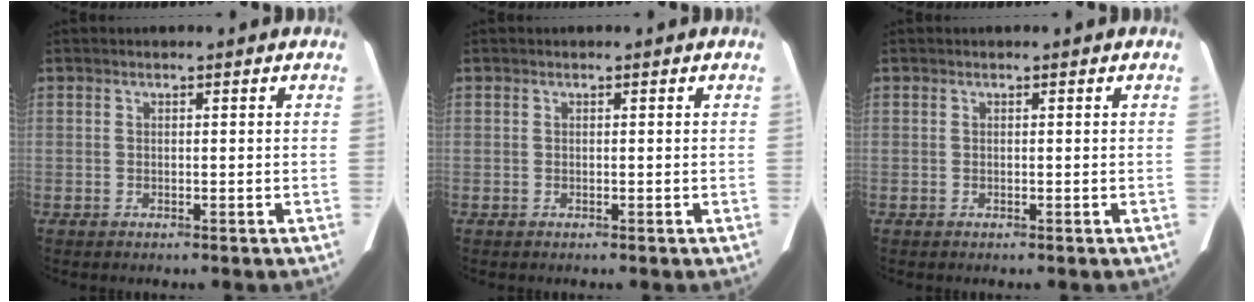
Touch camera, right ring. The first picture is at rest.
{"total": 0.0}
{"total": 0.0}